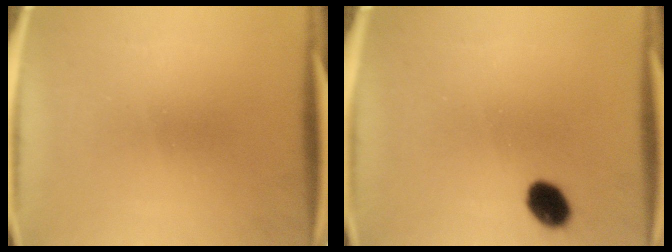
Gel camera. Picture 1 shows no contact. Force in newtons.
{"total": 5.4}